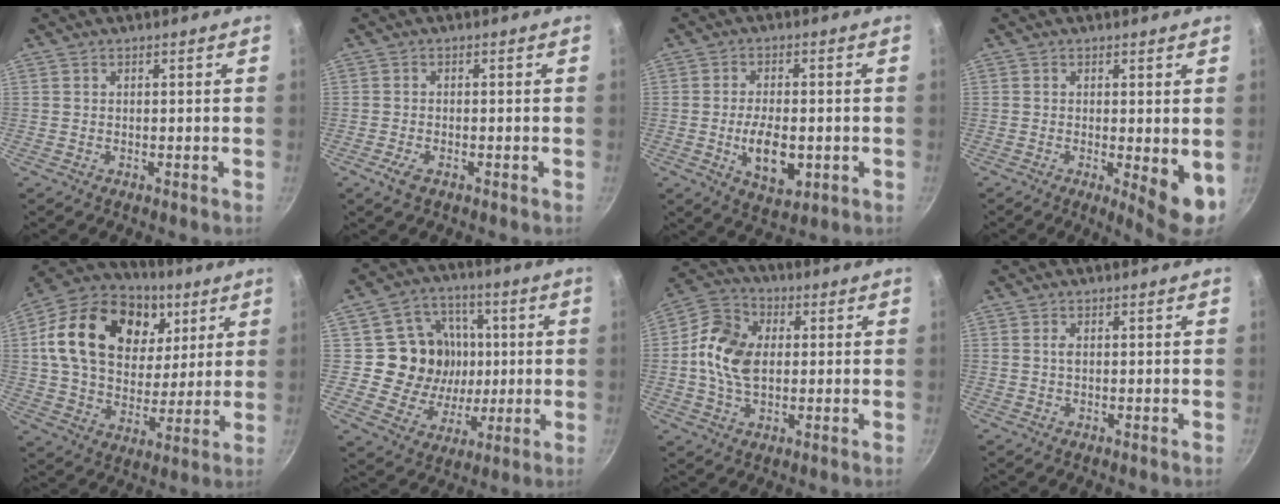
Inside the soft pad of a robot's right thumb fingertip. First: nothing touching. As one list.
[{"total": 2.6, "force": [-1.4, 1.1, 1.9], "torque": [-0.045, 0.007, -0.029]}, {"total": 9.2, "force": [-1.8, 4.7, 7.7], "torque": [-0.119, 0.000, -0.023]}, {"total": 6.9, "force": [-0.7, 1.9, 6.6], "torque": [-0.081, -0.012, -0.004]}, {"total": 26.2, "force": [8.7, 18.3, 16.5], "torque": [-0.268, -0.009, 0.140]}, {"total": 15.2, "force": [1.4, 13.9, 6.0], "torque": [-0.065, 0.007, 0.025]}, {"total": 12.2, "force": [0.7, 8.5, 8.8], "torque": [-0.149, 0.013, -0.004]}, {"total": 1.1, "force": [0.2, 0.6, 0.9], "torque": [-0.017, 0.002, 0.002]}]